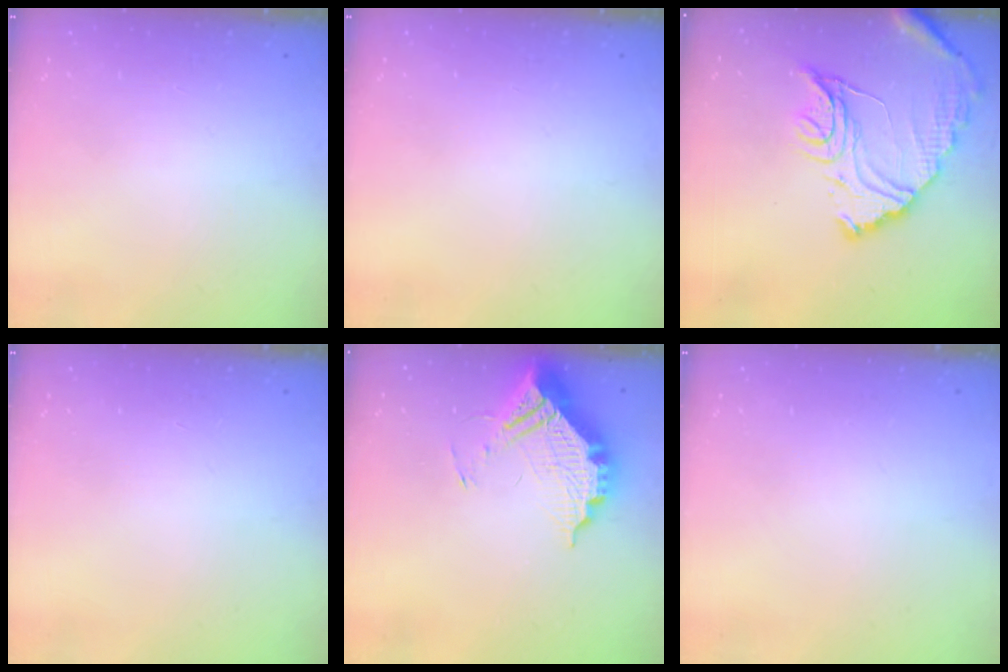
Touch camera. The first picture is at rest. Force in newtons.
{"total": 0.0}
{"total": 16.4, "press": 16.3, "slide": 1.6}
{"total": 0.0}
{"total": 12.0, "press": 12.0, "slide": 1.1}
{"total": 0.0}